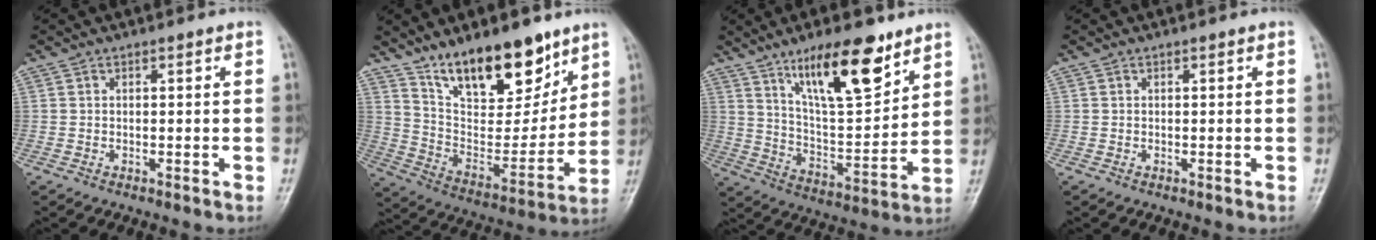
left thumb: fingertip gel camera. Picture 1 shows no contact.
{"total": 19.7, "force": [13.6, 8.2, 11.6], "torque": [-0.131, -0.080, 0.241]}
{"total": 16.9, "force": [10.6, 5.4, 12.0], "torque": [-0.166, -0.061, 0.190]}
{"total": 0.0}